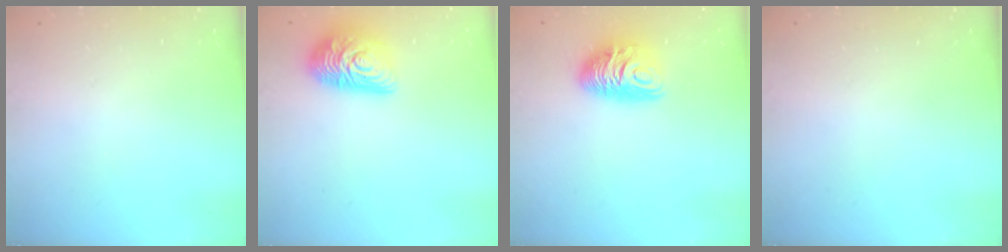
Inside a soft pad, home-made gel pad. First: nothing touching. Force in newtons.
{"total": 12.8, "press": 12.8, "slide": 0.9}
{"total": 10.3, "press": 10.3, "slide": 0.3}
{"total": 0.0}